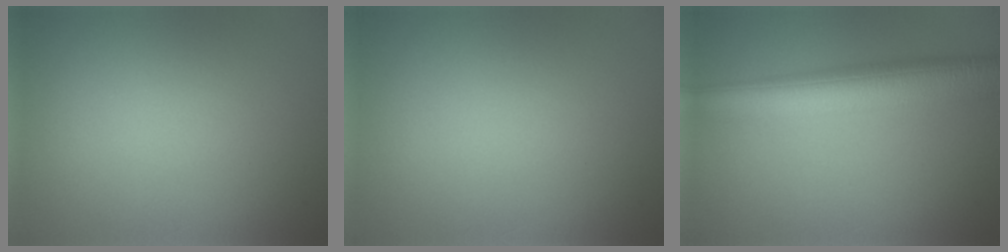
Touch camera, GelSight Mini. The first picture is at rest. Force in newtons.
{"total": 0.0}
{"total": 7.6, "press": 7.6, "slide": 0.2}